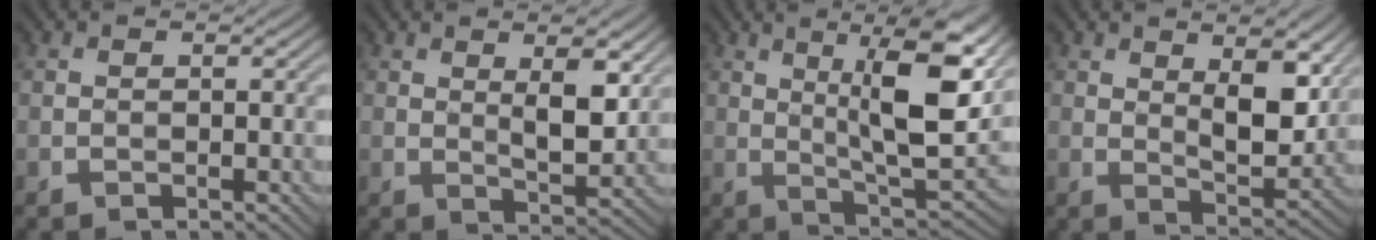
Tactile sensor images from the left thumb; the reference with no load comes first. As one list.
[{"total": 5.5, "force": [2.0, 1.9, 4.8], "torque": [-0.083, -0.001, 0.039]}, {"total": 13.6, "force": [5.0, 3.6, 12.2], "torque": [-0.183, 0.000, 0.086]}, {"total": 8.1, "force": [3.0, 3.7, 6.5], "torque": [-0.111, -0.011, 0.052]}]